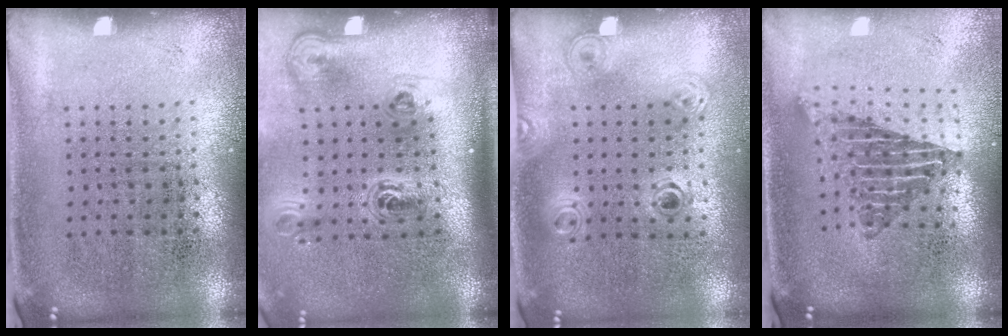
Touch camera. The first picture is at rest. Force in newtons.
{"total": 2.3, "press": 1.5, "slide": 1.7}
{"total": 1.2, "press": 1.1, "slide": 0.5}
{"total": 2.0, "press": 1.6, "slide": 1.3}